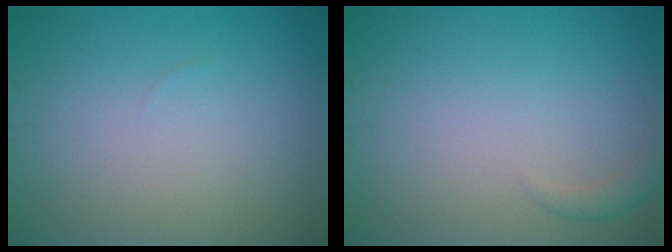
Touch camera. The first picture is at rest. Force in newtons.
{"total": 1.1, "press": 1.1, "slide": 0.1}